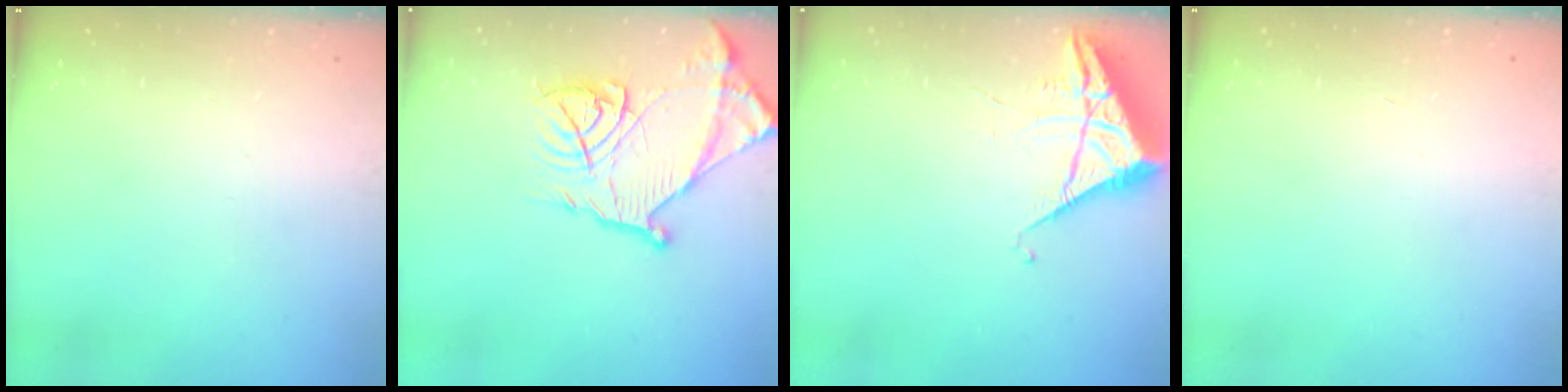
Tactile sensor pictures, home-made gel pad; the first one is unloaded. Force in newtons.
{"total": 18.2, "press": 18.2, "slide": 1.4}
{"total": 6.1, "press": 6.1, "slide": 0.3}
{"total": 1.5, "press": 1.5, "slide": 0.1}